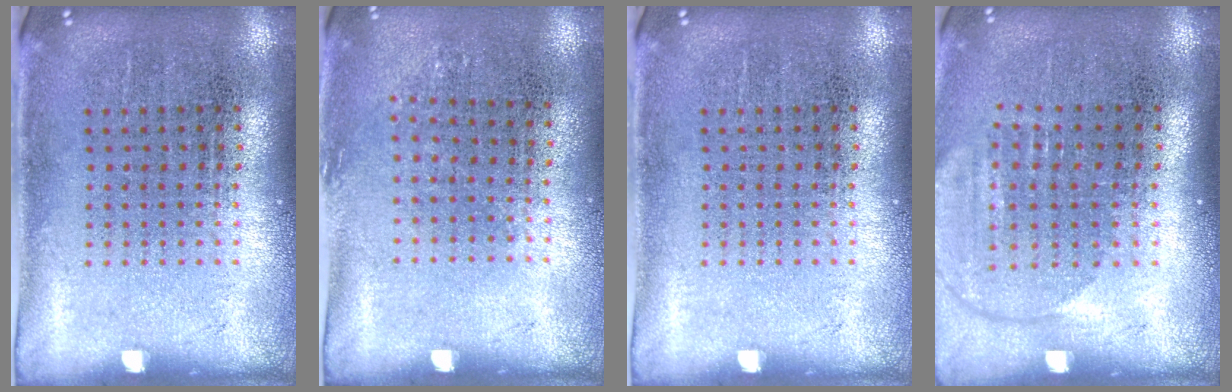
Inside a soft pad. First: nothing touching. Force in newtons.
{"total": 0.9, "press": 0.6, "slide": 0.6}
{"total": 0.0}
{"total": 1.5, "press": 1.3, "slide": 0.6}